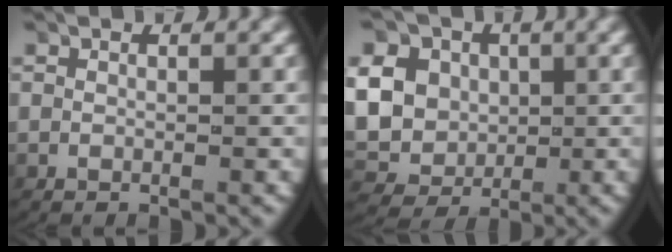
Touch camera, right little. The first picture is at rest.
{"total": 12.2, "force": [0.6, 11.3, 4.6], "torque": [-0.134, -0.026, 0.005]}